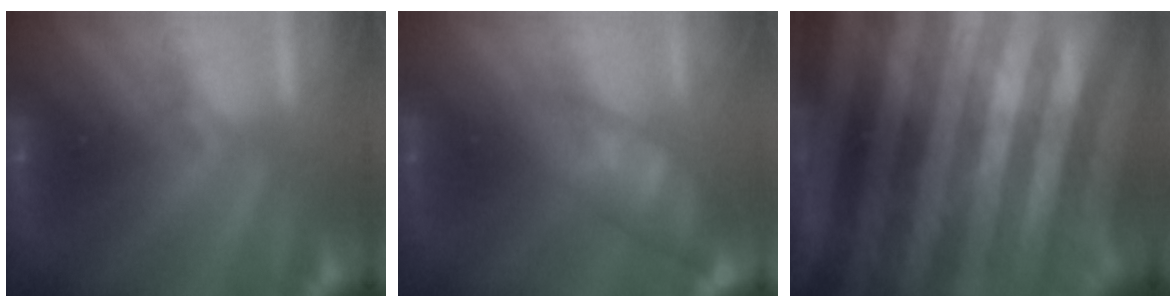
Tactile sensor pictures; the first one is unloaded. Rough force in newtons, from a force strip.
{"total": 4.7}
{"total": 6.9}